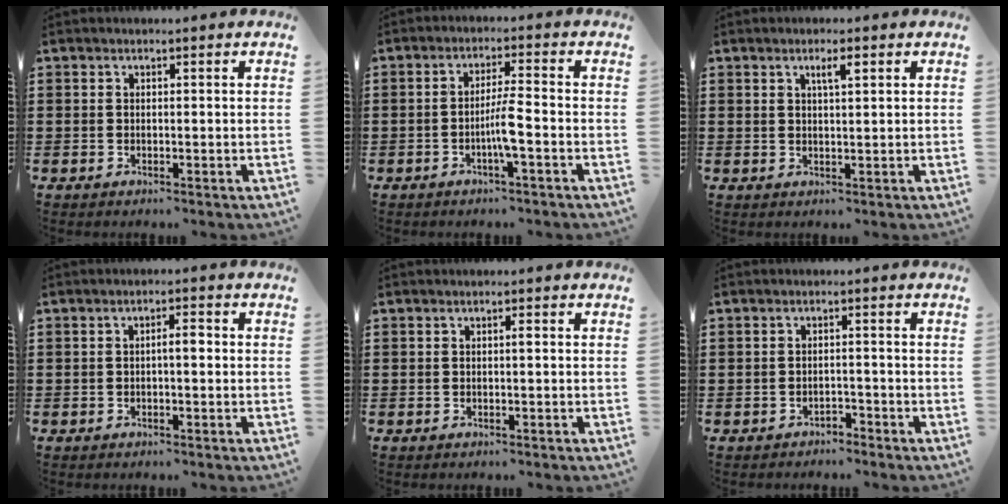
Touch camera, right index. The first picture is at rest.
{"total": 4.4, "force": [-1.6, 0.0, 4.1], "torque": [-0.079, -0.007, -0.035]}
{"total": 2.4, "force": [1.1, 0.5, 2.0], "torque": [-0.042, 0.005, 0.016]}
{"total": 2.1, "force": [-0.2, 0.5, 2.1], "torque": [-0.038, 0.003, -0.006]}
{"total": 0.6, "force": [0.0, 0.1, 0.6], "torque": [-0.010, -0.001, 0.001]}
{"total": 1.7, "force": [-1.6, 0.4, -0.1], "torque": [-0.005, 0.003, -0.038]}